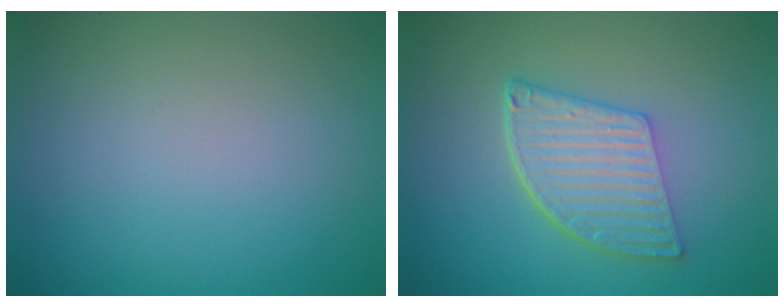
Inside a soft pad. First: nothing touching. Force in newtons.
{"total": 5.9, "press": 4.3, "slide": 4.0}